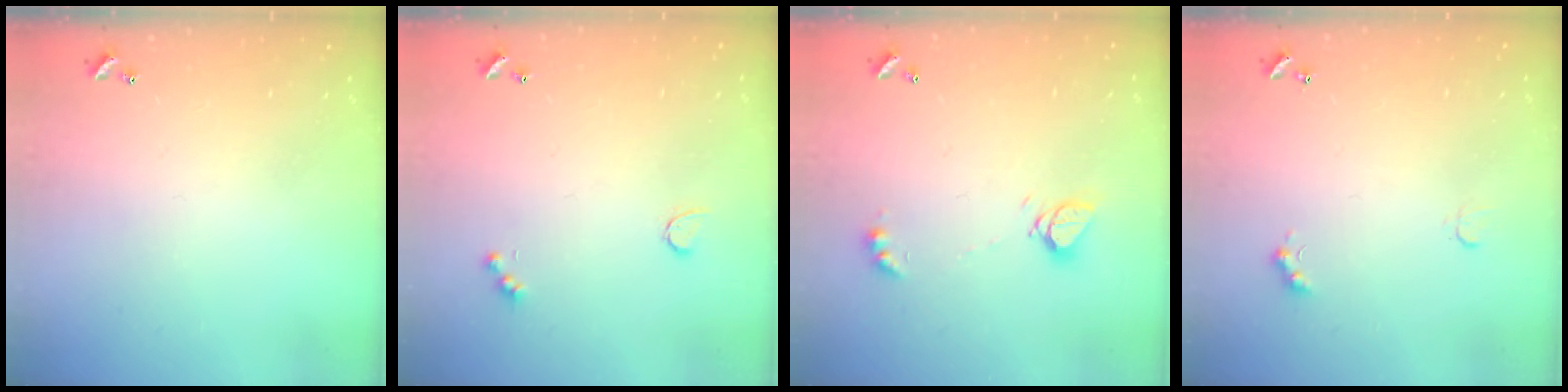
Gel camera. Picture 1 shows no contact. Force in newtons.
{"total": 2.6, "press": 2.5, "slide": 0.5}
{"total": 6.4, "press": 6.4, "slide": 0.6}
{"total": 2.4, "press": 2.3, "slide": 0.5}